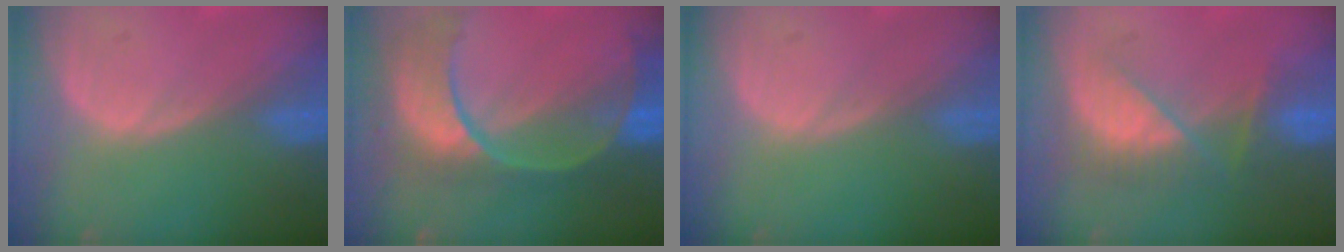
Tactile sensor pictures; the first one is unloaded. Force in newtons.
{"total": 11.1, "press": 9.3, "slide": 6.0}
{"total": 0.0}
{"total": 7.7, "press": 7.0, "slide": 3.3}